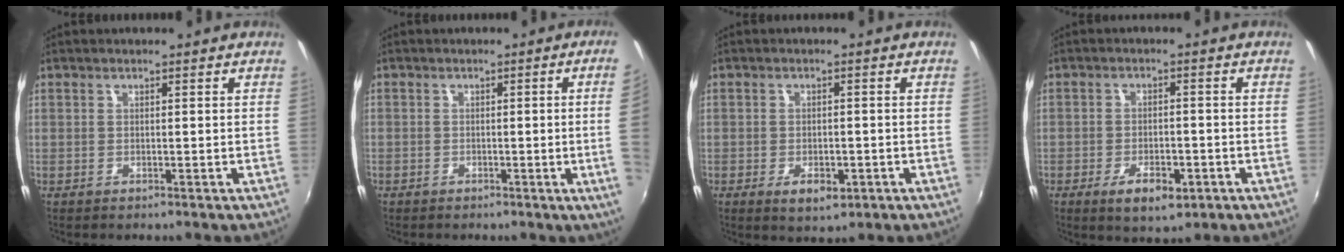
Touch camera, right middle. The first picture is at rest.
{"total": 5.2, "force": [-0.2, -1.5, 5.0], "torque": [-0.074, -0.012, 0.000]}
{"total": 4.6, "force": [-2.0, 2.4, 3.4], "torque": [-0.070, -0.009, -0.028]}
{"total": 6.6, "force": [-3.3, 3.0, 4.9], "torque": [-0.102, -0.007, -0.047]}